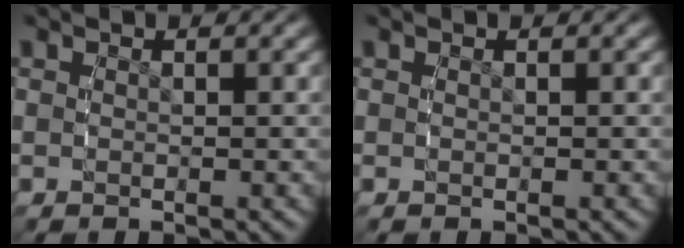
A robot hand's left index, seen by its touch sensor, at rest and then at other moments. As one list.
[{"total": 0.0}]